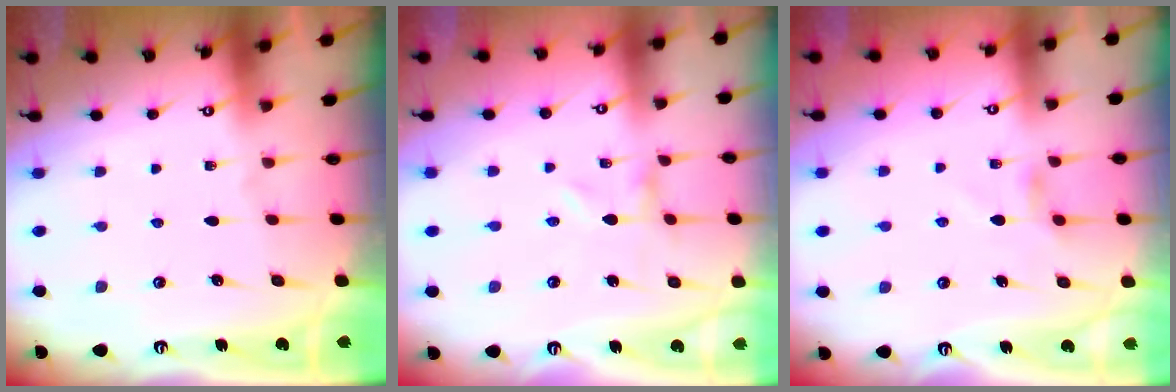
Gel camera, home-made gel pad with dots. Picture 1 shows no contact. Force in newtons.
{"total": 0.0}
{"total": 3.7, "press": 3.7, "slide": 0.5}